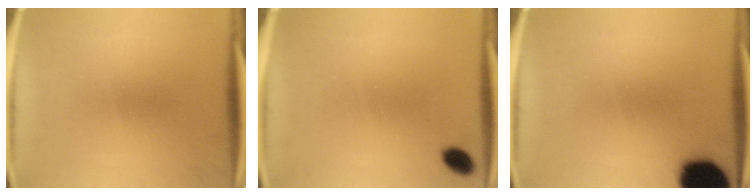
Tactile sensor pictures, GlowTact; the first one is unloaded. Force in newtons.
{"total": 3.0}
{"total": 18.0}